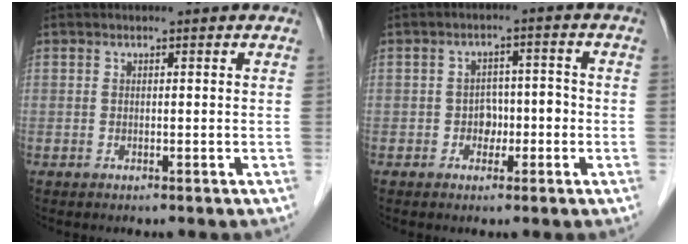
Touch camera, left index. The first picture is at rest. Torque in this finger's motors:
{"motor_torque": [-0.09, 0.01, 0.02, 0.00]}